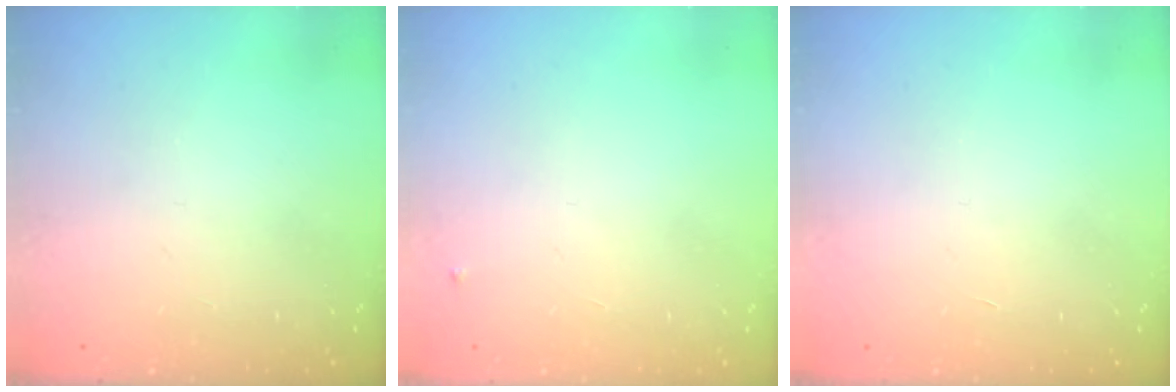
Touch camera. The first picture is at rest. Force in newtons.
{"total": 3.8, "press": 3.7, "slide": 0.6}
{"total": 1.7, "press": 1.7, "slide": 0.1}